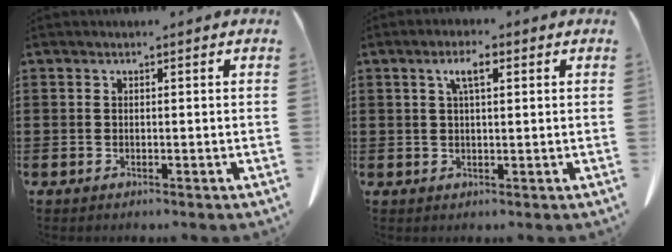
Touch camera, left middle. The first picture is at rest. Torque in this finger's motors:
{"motor_torque": [1.76, 0.38, 0.13, 0.07]}